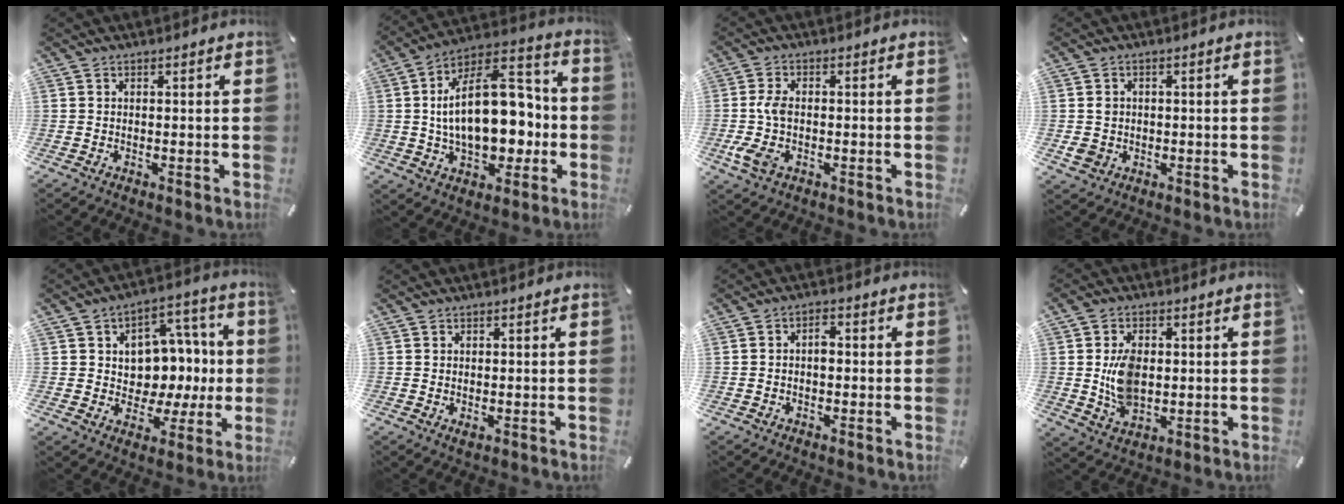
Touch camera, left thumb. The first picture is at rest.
{"total": 22.2, "force": [0.3, 13.3, 17.8], "torque": [-0.294, 0.003, 0.007]}
{"total": 6.2, "force": [-1.2, 3.7, 4.8], "torque": [-0.116, 0.000, -0.025]}
{"total": 3.3, "force": [-0.3, 3.2, 0.9], "torque": [-0.017, -0.002, -0.008]}
{"total": 10.6, "force": [0.7, 9.9, 3.8], "torque": [-0.039, -0.018, 0.019]}
{"total": 0.7, "force": [0.2, 0.5, 0.5], "torque": [-0.010, 0.002, 0.003]}
{"total": 2.5, "force": [-0.1, 1.6, 2.0], "torque": [-0.032, 0.005, -0.006]}
{"total": 9.7, "force": [0.6, 6.8, 6.8], "torque": [-0.134, 0.003, 0.014]}